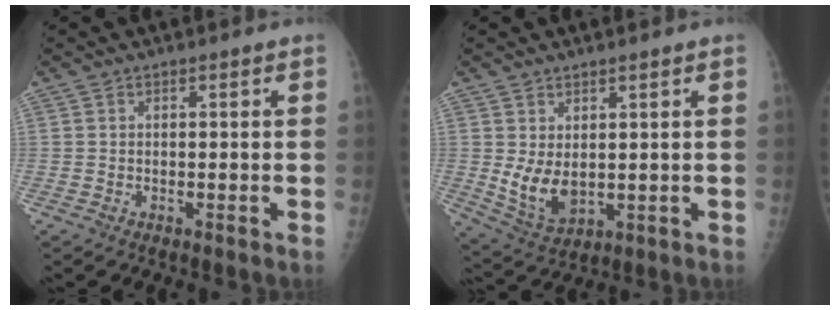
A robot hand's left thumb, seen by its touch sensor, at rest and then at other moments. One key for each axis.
{"total": 7.2, "fx": 1.3, "fy": 4.1, "fz": 5.8, "tx": -0.096, "ty": -0.020, "tz": 0.043}